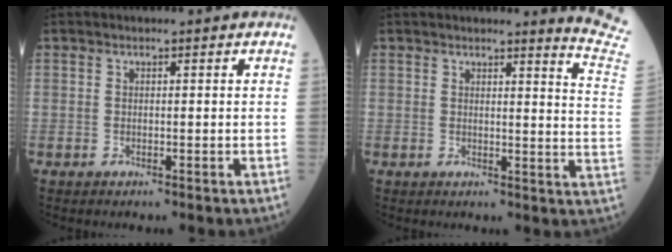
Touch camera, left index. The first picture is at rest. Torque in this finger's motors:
{"motor_torque": [-0.49, -0.88, -0.34, 0.00]}